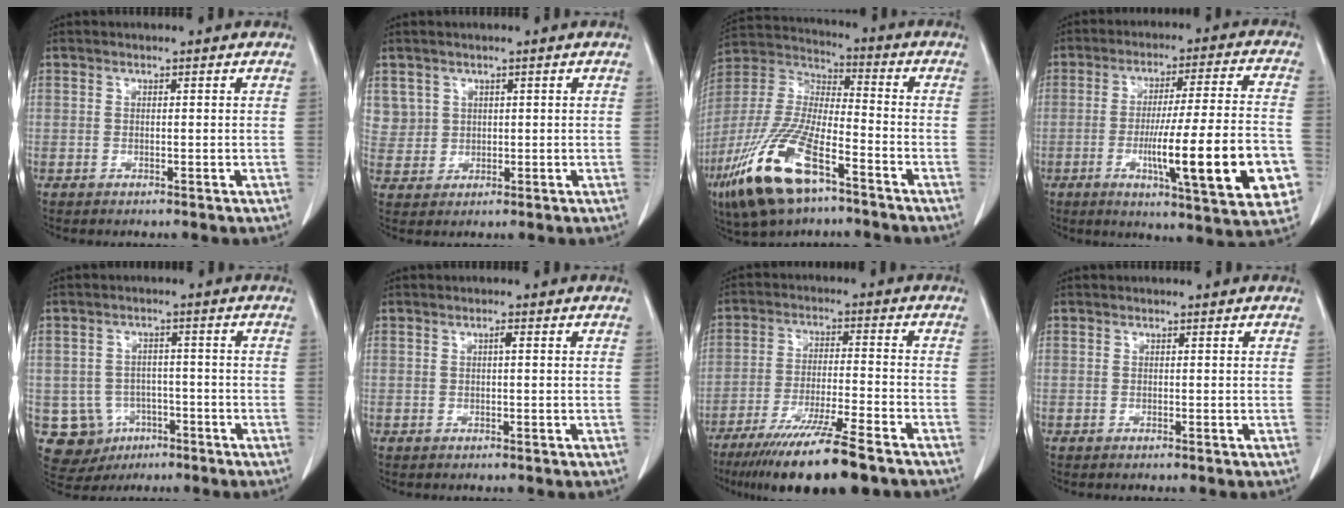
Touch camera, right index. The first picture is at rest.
{"total": 4.1, "force": [1.9, 3.6, -0.1], "torque": [0.015, 0.004, 0.039]}
{"total": 18.0, "force": [-10.3, 5.2, 13.8], "torque": [-0.314, -0.032, -0.195]}
{"total": 19.4, "force": [-5.3, 1.6, 18.6], "torque": [-0.241, -0.006, -0.069]}
{"total": 8.2, "force": [-3.0, 7.5, 1.4], "torque": [-0.038, 0.011, -0.034]}
{"total": 0.7, "force": [0.1, 0.1, 0.7], "torque": [-0.013, 0.001, 0.001]}
{"total": 15.4, "force": [-11.4, 0.8, 10.3], "torque": [-0.171, -0.043, -0.189]}
{"total": 0.0}